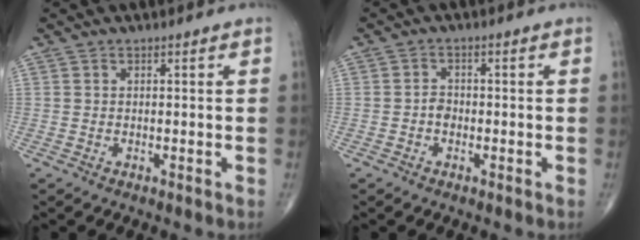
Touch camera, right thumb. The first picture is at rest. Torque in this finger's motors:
{"motor_torque": [-0.18, 0.02, 0.12, -0.41, 0.01]}